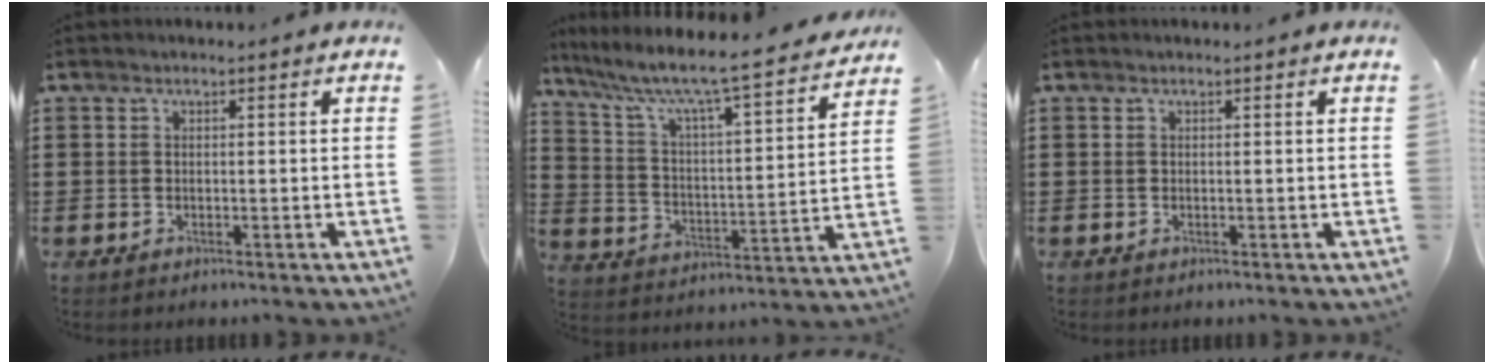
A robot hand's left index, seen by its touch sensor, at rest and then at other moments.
{"total": 7.1, "force": [6.0, 0.2, 3.8], "torque": [-0.103, -0.053, 0.089]}
{"total": 0.0}